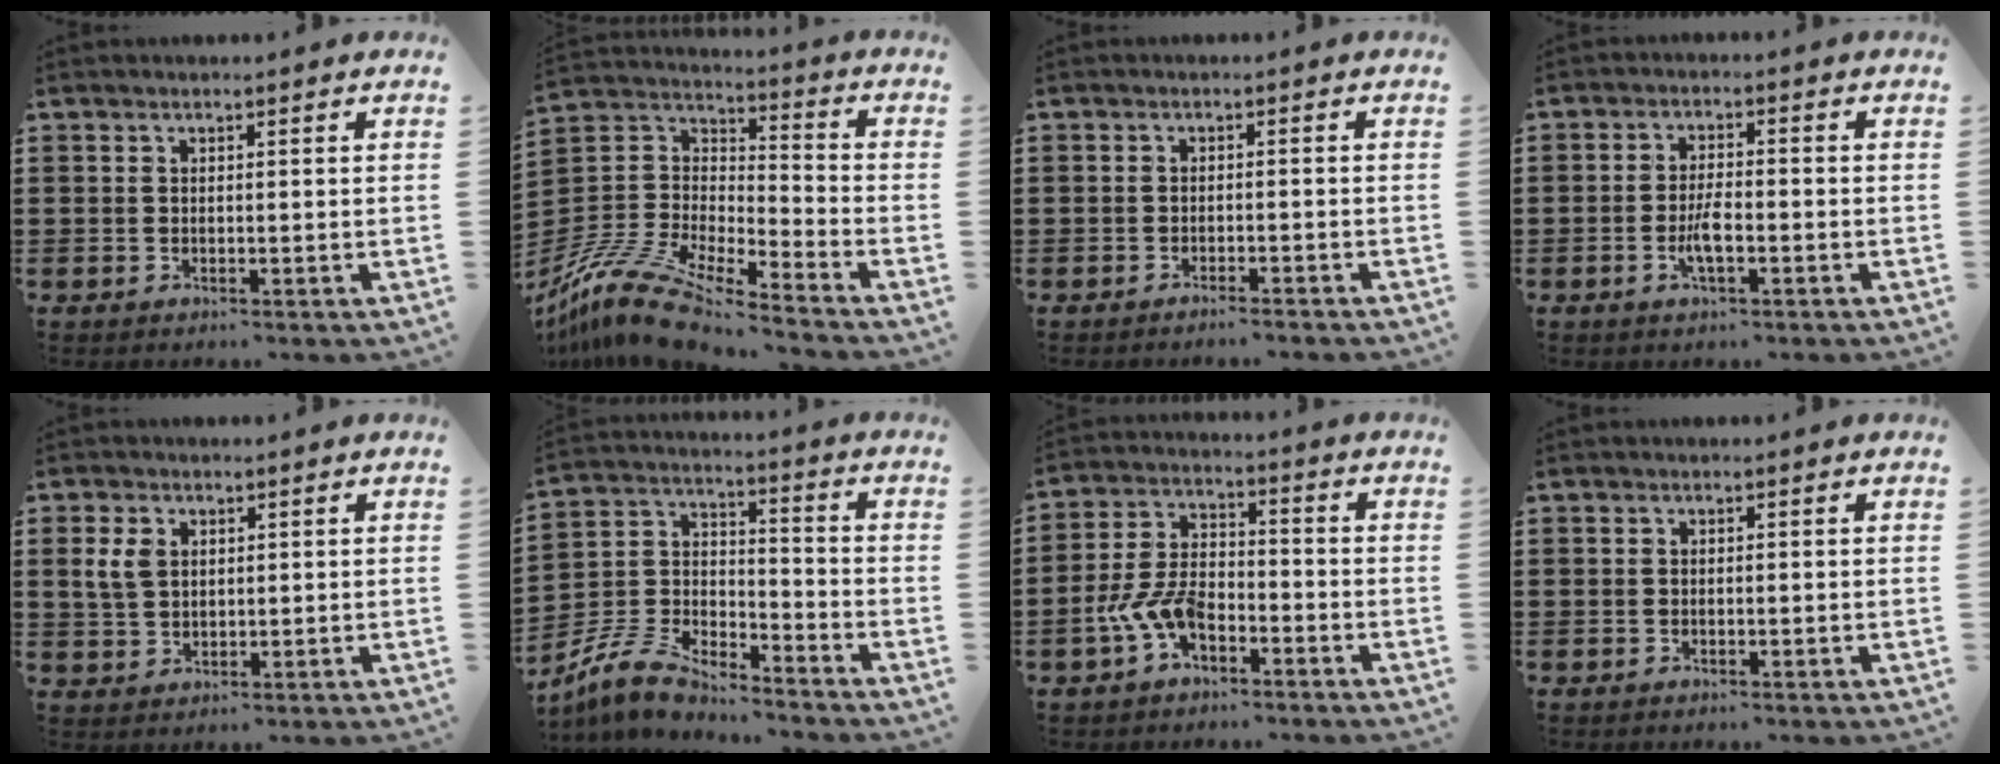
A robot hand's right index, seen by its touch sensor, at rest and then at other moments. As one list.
[{"total": 12.4, "force": [-11.2, 1.4, 5.1], "torque": [-0.125, 0.014, -0.231]}, {"total": 1.4, "force": [-1.3, -0.2, 0.3], "torque": [-0.007, 0.002, -0.025]}, {"total": 4.0, "force": [-1.4, 0.9, 3.6], "torque": [-0.077, -0.005, -0.027]}, {"total": 4.0, "force": [1.3, 2.8, 2.5], "torque": [-0.065, 0.007, 0.021]}, {"total": 7.9, "force": [-7.3, 1.8, 2.5], "torque": [-0.074, 0.005, -0.151]}, {"total": 7.5, "force": [-3.7, 3.8, 5.3], "torque": [-0.130, -0.001, -0.073]}, {"total": 0.0}]